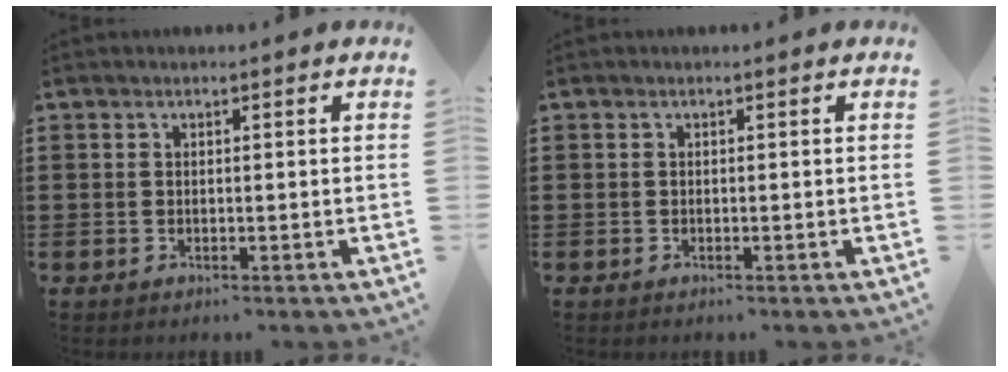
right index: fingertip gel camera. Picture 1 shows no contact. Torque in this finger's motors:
{"motor_torque": [0.28, 0.43, 0.04, 0.01]}